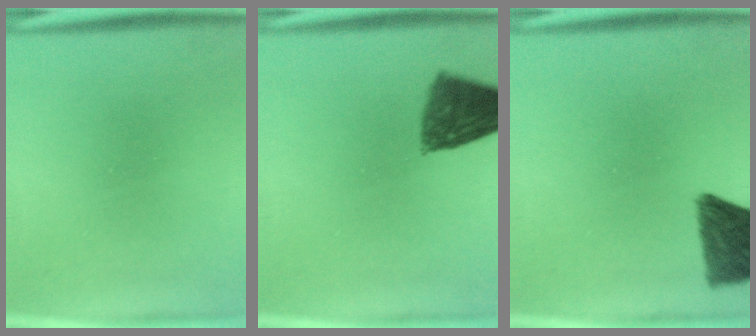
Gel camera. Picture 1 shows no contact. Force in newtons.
{"total": 8.9}
{"total": 10.8}